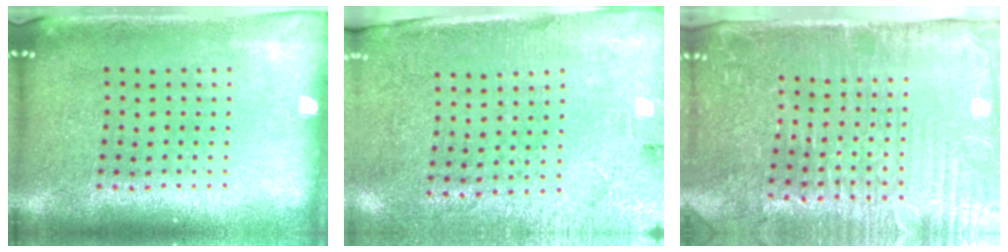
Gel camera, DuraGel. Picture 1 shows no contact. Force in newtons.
{"total": 2.7, "press": 2.4, "slide": 1.3}
{"total": 5.0, "press": 4.5, "slide": 2.2}